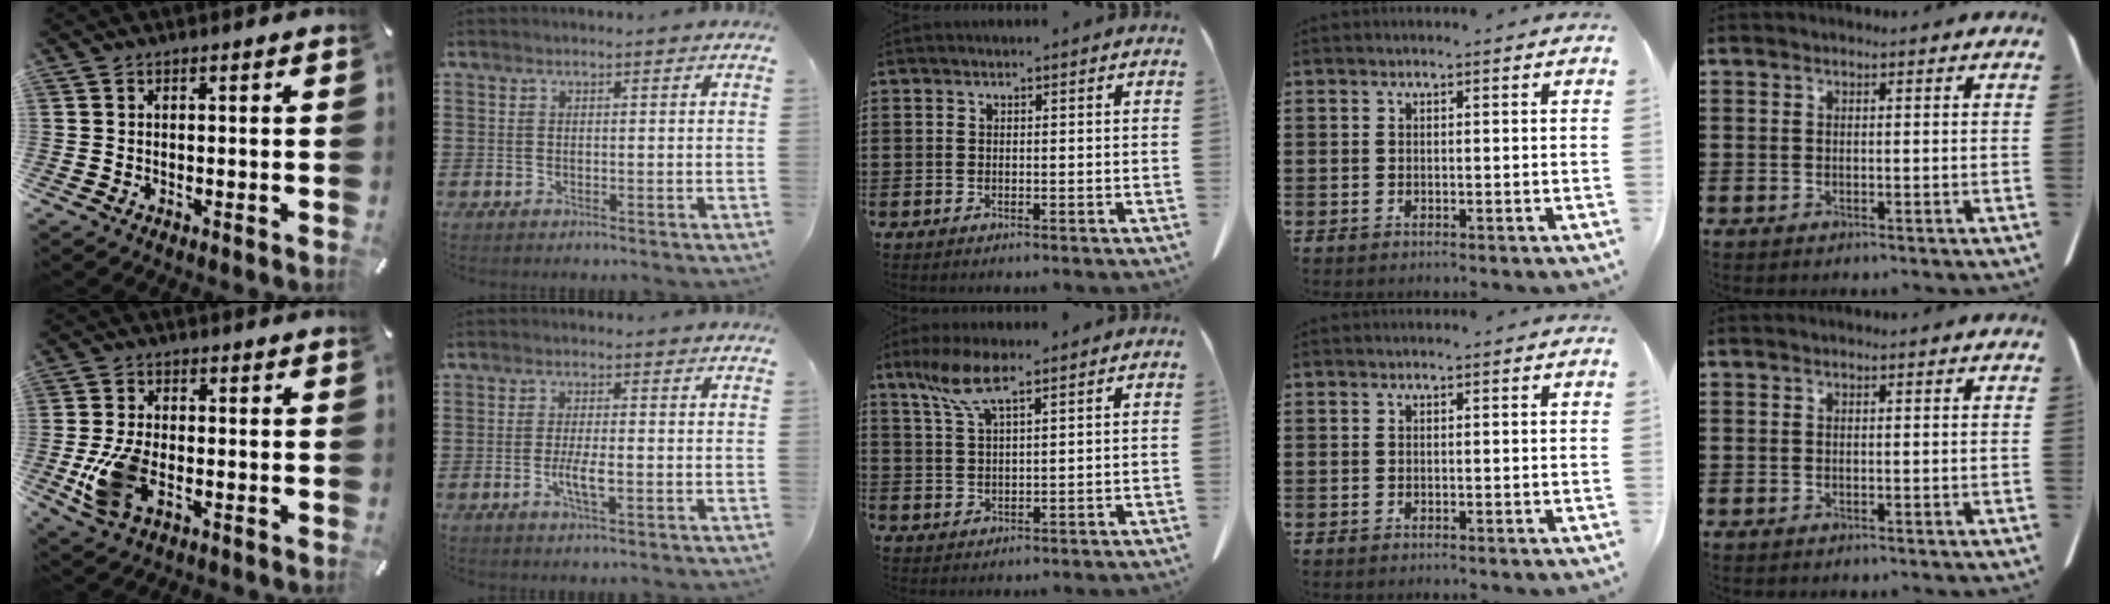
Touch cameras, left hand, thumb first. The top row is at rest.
{"thumb": {"total": 10.2, "force": [-2.6, 5.9, 8.0], "torque": [-0.177, -0.006, -0.042]}, "index": {"total": 4.2, "force": [-1.1, 0.9, 3.9], "torque": [-0.079, -0.004, -0.023]}, "middle": {"total": 6.7, "force": [4.2, 1.4, 5.0], "torque": [-0.114, -0.004, 0.074]}}